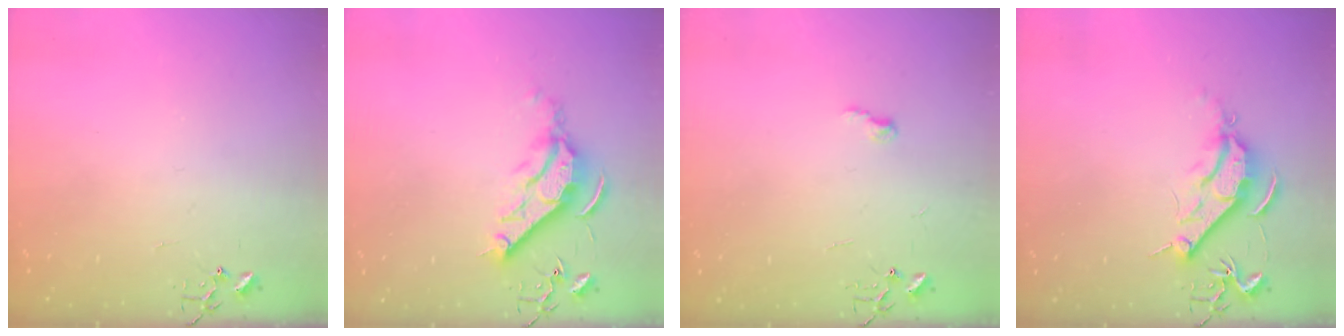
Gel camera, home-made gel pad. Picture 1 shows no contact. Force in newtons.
{"total": 11.7, "press": 11.6, "slide": 1.3}
{"total": 5.9, "press": 5.9, "slide": 0.4}
{"total": 9.1, "press": 9.0, "slide": 0.8}